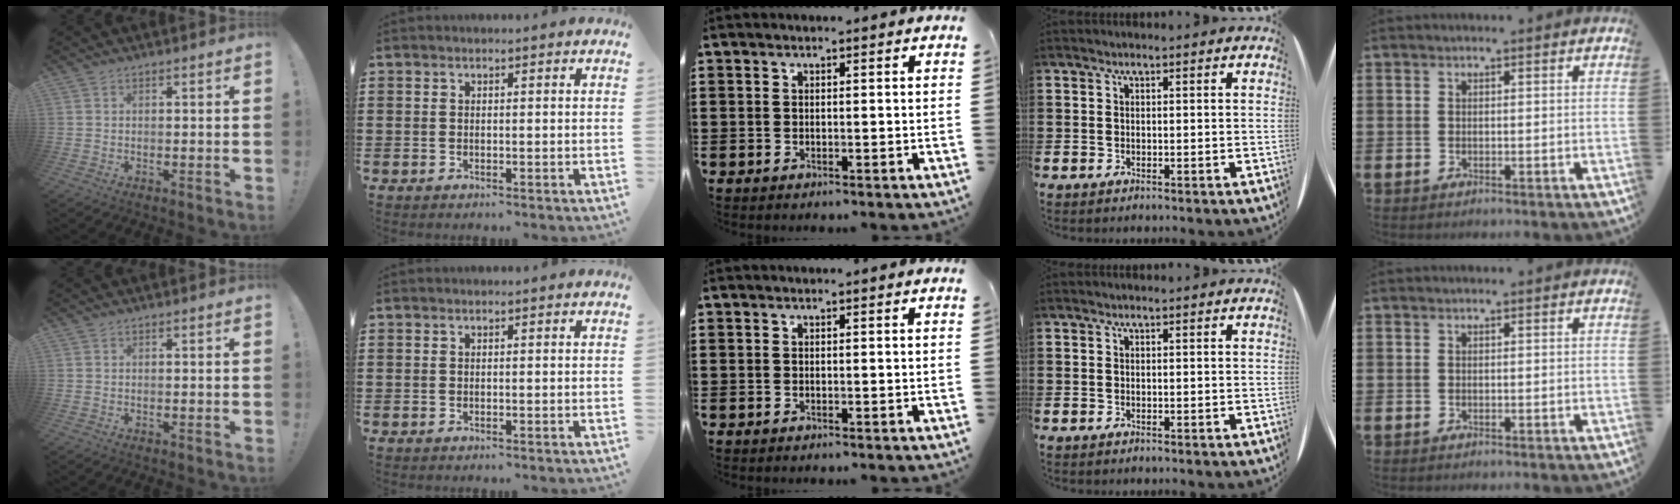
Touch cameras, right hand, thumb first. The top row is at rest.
{}